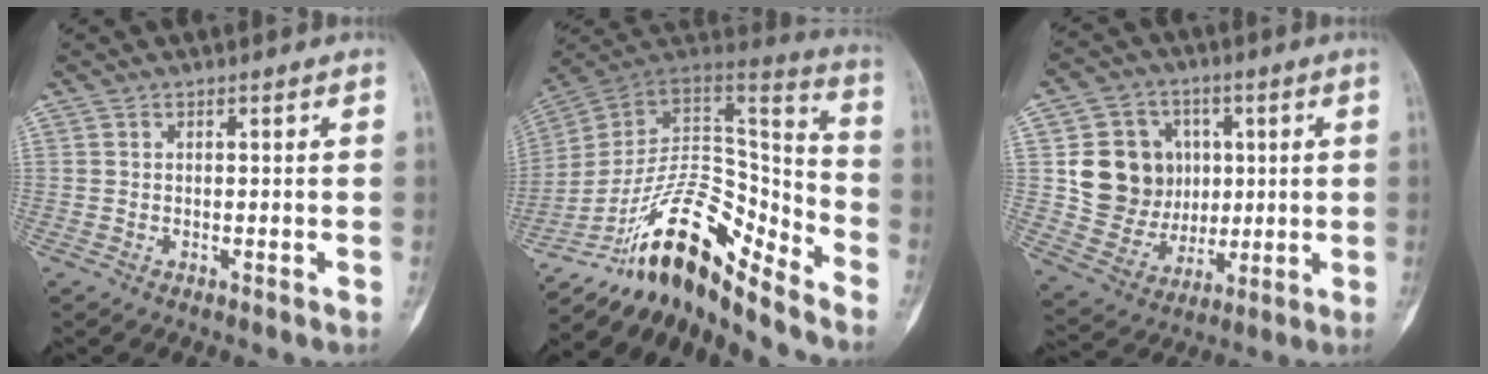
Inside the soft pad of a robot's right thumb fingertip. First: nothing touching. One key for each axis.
{"total": 19.1, "fx": -14.0, "fy": 6.6, "fz": 11.1, "tx": -0.149, "ty": 0.133, "tz": -0.243}
{"total": 14.5, "fx": 2.2, "fy": 12.9, "fz": 6.2, "tx": -0.061, "ty": 0.001, "tz": 0.055}